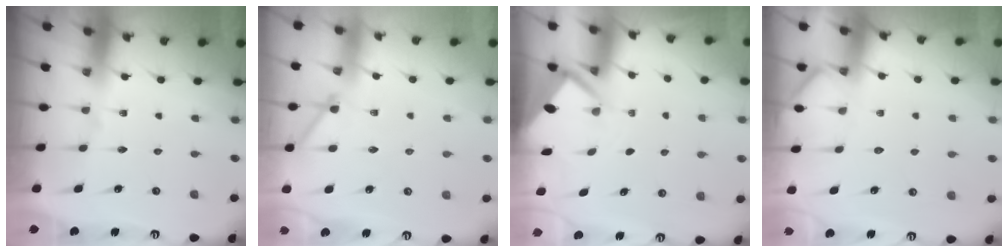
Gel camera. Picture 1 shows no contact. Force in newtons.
{"total": 3.7, "press": 3.7, "slide": 0.5}
{"total": 2.8, "press": 2.8, "slide": 0.3}
{"total": 3.9, "press": 3.9, "slide": 0.5}